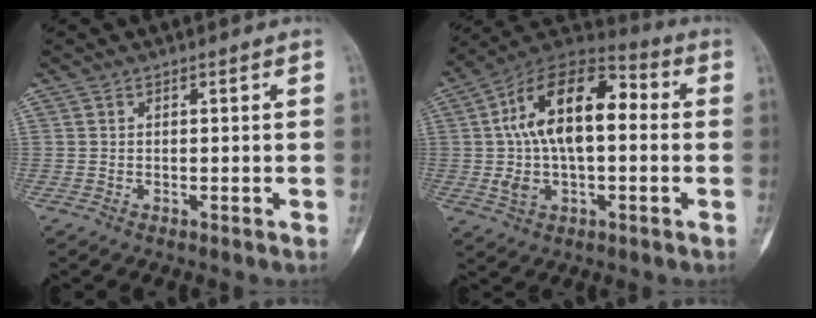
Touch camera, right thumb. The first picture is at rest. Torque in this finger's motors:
{"motor_torque": [-0.32, 2.79, 2.05, 0.04, 0.47]}